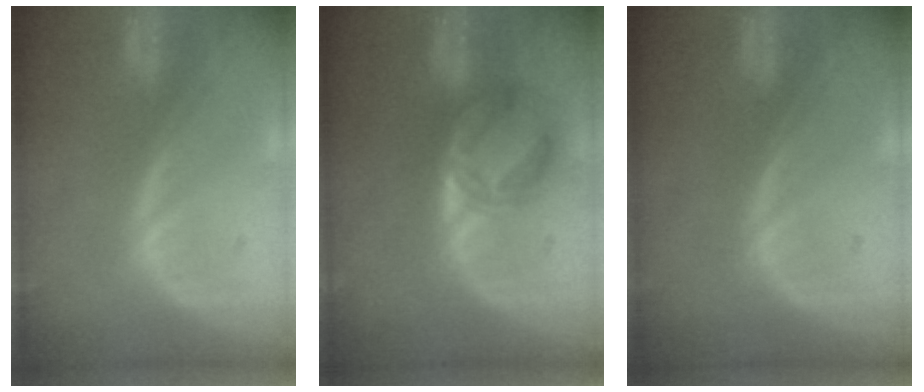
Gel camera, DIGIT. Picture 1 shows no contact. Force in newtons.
{"total": 5.5, "press": 5.4, "slide": 1.1}
{"total": 0.0}